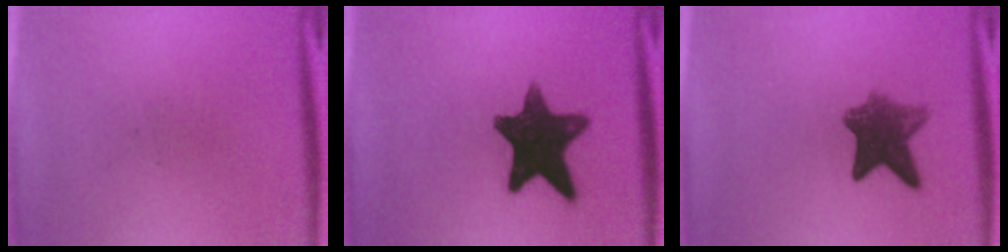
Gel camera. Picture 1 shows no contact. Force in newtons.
{"total": 14.1}
{"total": 7.0}